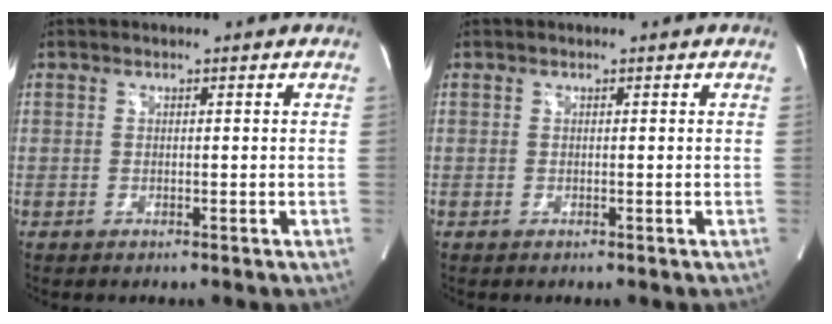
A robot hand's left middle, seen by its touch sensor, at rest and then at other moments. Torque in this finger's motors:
{"motor_torque": [0.00, 0.00, 0.04, 0.00]}